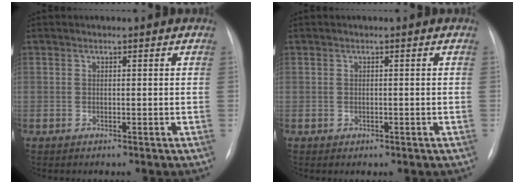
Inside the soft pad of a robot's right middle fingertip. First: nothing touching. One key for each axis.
{"total": 0.5, "fx": -0.1, "fy": 0.4, "fz": 0.3, "tx": -0.004, "ty": 0.001, "tz": 0.001}